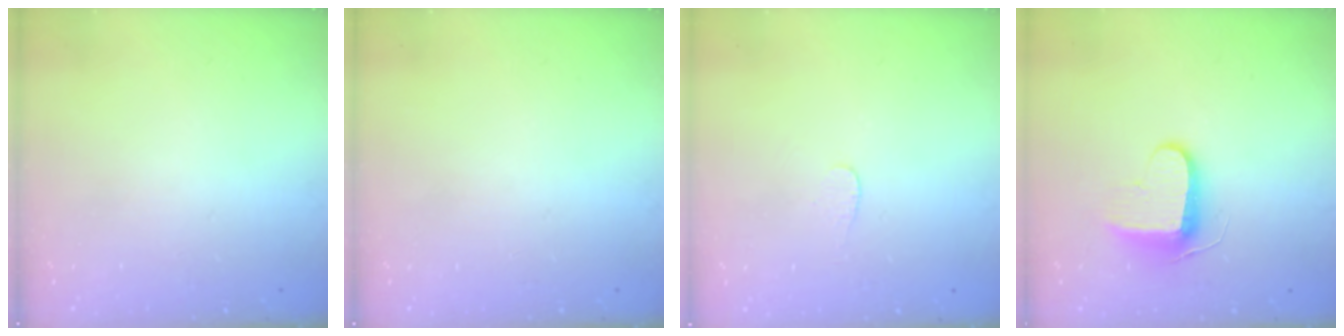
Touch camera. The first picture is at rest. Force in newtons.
{"total": 0.0}
{"total": 3.0, "press": 3.0, "slide": 0.2}
{"total": 9.5, "press": 9.5, "slide": 0.8}